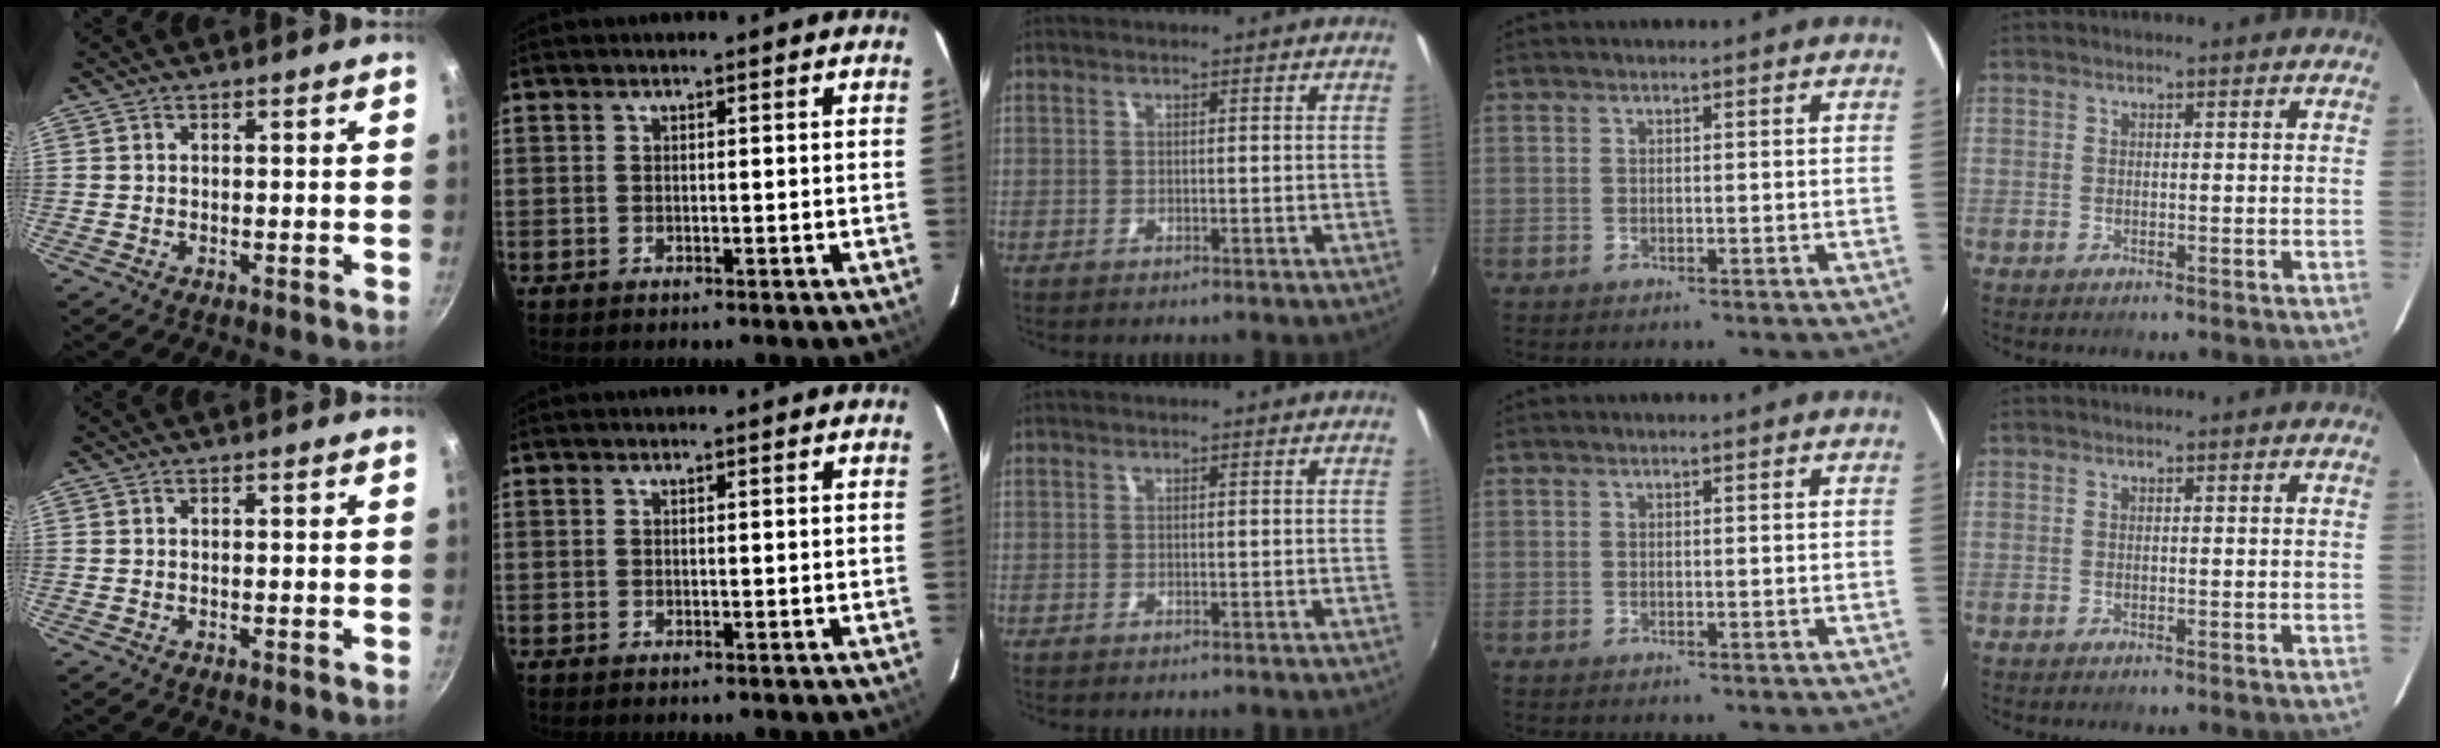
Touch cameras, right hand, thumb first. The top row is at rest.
{}